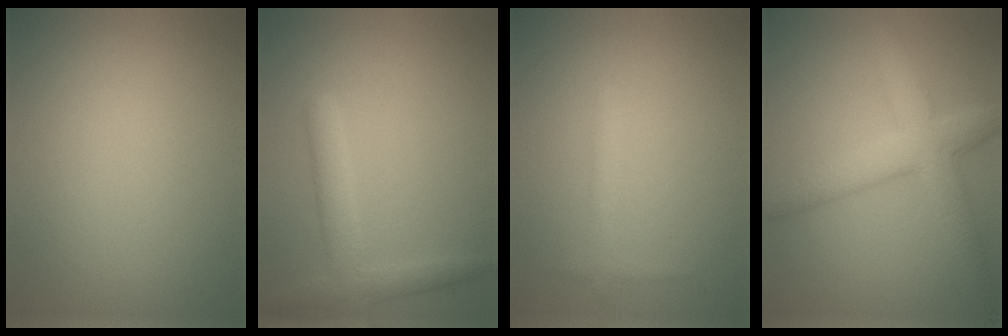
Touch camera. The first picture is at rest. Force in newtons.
{"total": 3.3, "press": 3.3, "slide": 0.1}
{"total": 1.1, "press": 1.1, "slide": 0.1}
{"total": 5.6, "press": 5.6, "slide": 0.2}